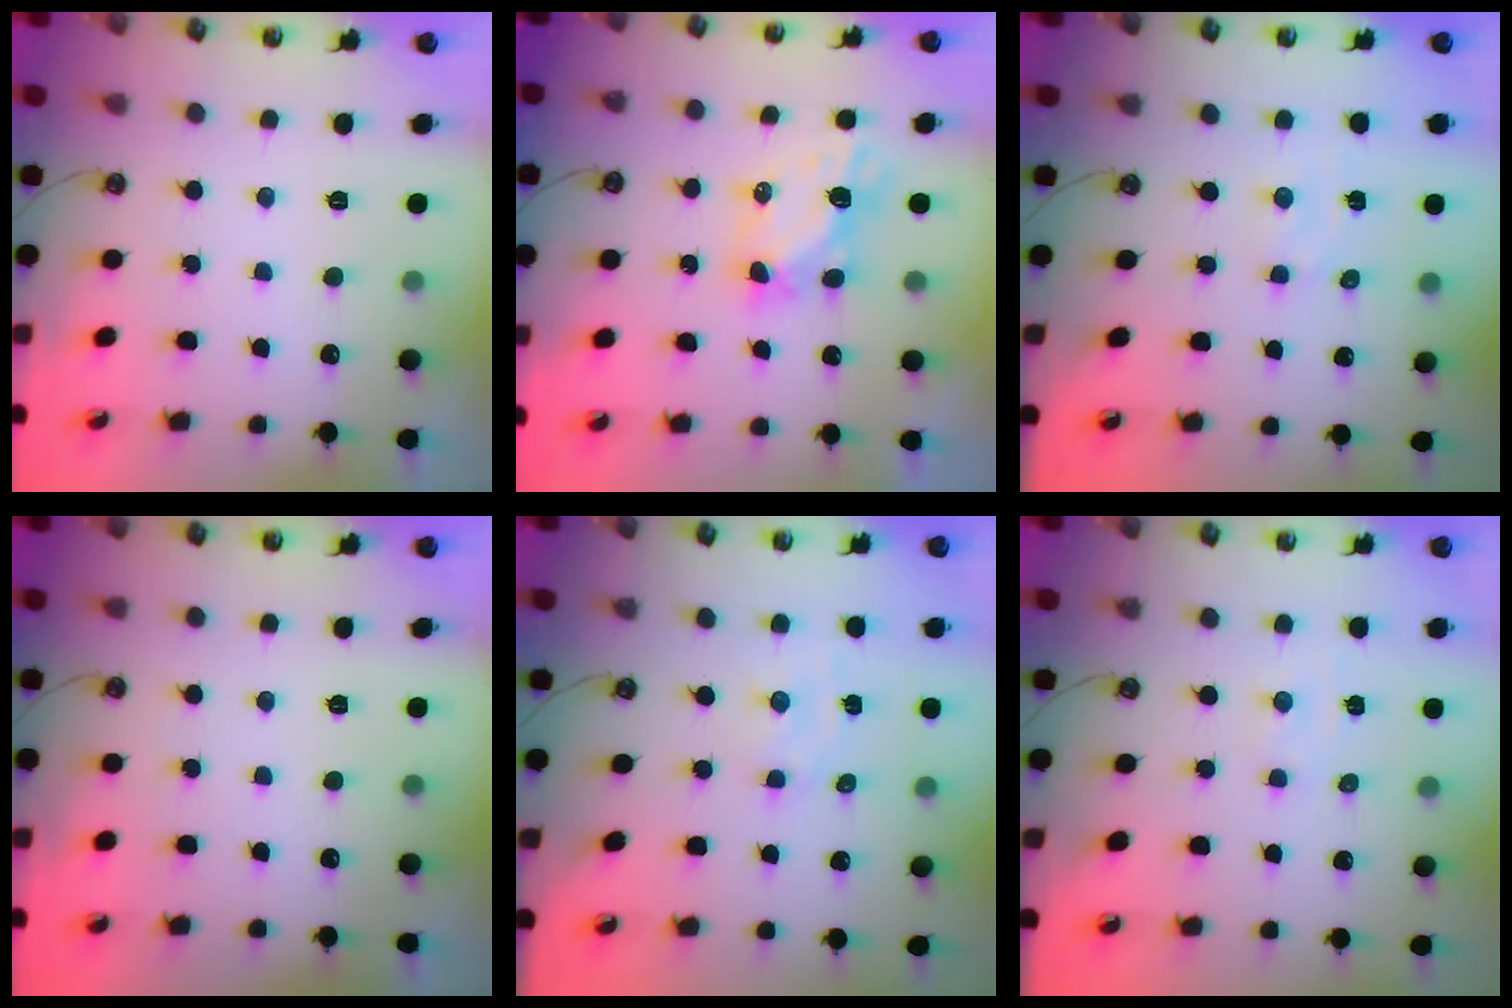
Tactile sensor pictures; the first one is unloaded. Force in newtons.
{"total": 5.5, "press": 5.5, "slide": 0.0}
{"total": 1.7, "press": 1.6, "slide": 0.3}
{"total": 0.0}
{"total": 2.0, "press": 2.0, "slide": 0.3}
{"total": 3.4, "press": 3.3, "slide": 0.6}